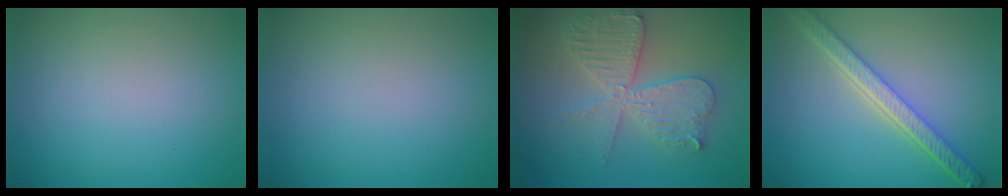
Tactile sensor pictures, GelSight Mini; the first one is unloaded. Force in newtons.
{"total": 0.0}
{"total": 5.7, "press": 5.7, "slide": 0.9}
{"total": 5.1, "press": 4.0, "slide": 3.1}